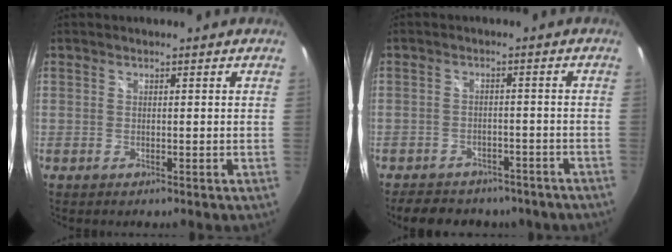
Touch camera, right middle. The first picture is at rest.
{"total": 13.8, "force": [-10.8, 6.6, 5.5], "torque": [-0.118, 0.004, -0.136]}